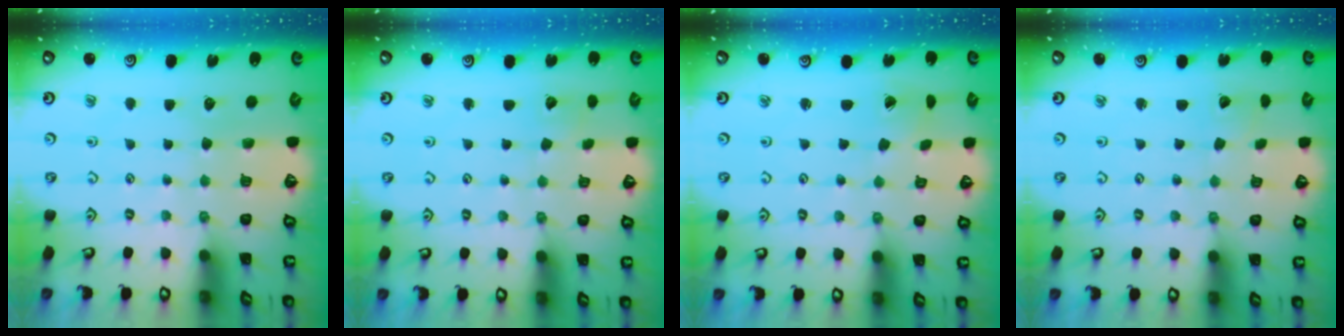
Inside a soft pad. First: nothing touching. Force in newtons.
{"total": 3.4, "press": 3.3, "slide": 0.6}
{"total": 1.7, "press": 1.7, "slide": 0.1}
{"total": 2.3, "press": 2.3, "slide": 0.2}